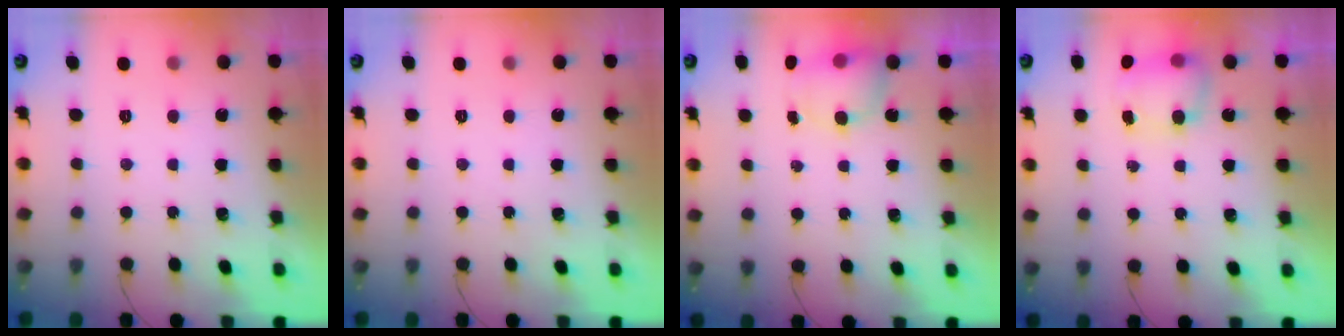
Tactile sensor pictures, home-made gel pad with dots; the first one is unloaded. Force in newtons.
{"total": 0.0}
{"total": 6.2, "press": 6.2, "slide": 0.4}
{"total": 7.2, "press": 7.1, "slide": 0.9}